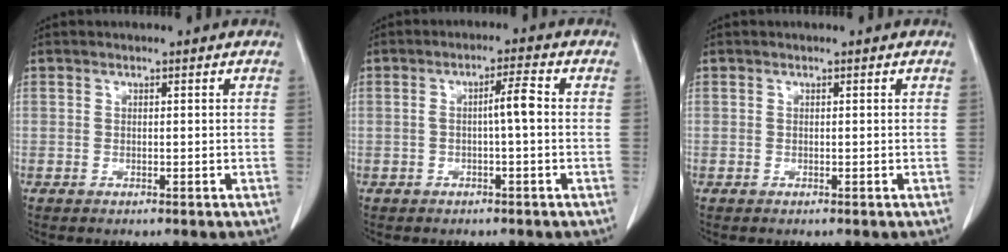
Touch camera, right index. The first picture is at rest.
{"total": 3.4, "force": [-0.2, 0.2, 3.4], "torque": [-0.058, 0.008, -0.003]}
{"total": 0.0}